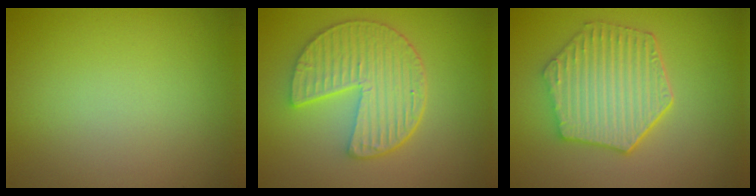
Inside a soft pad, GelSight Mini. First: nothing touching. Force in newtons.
{"total": 6.3, "press": 4.7, "slide": 4.2}
{"total": 6.4, "press": 5.0, "slide": 4.0}